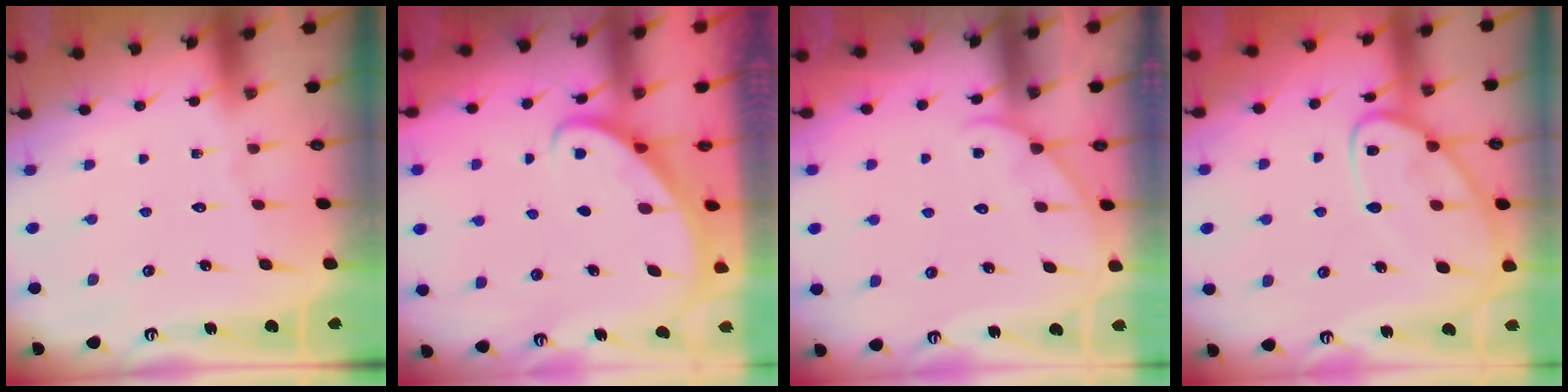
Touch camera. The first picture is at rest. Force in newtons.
{"total": 2.7, "press": 2.6, "slide": 0.2}
{"total": 3.9, "press": 3.9, "slide": 0.4}
{"total": 11.3, "press": 11.2, "slide": 1.0}